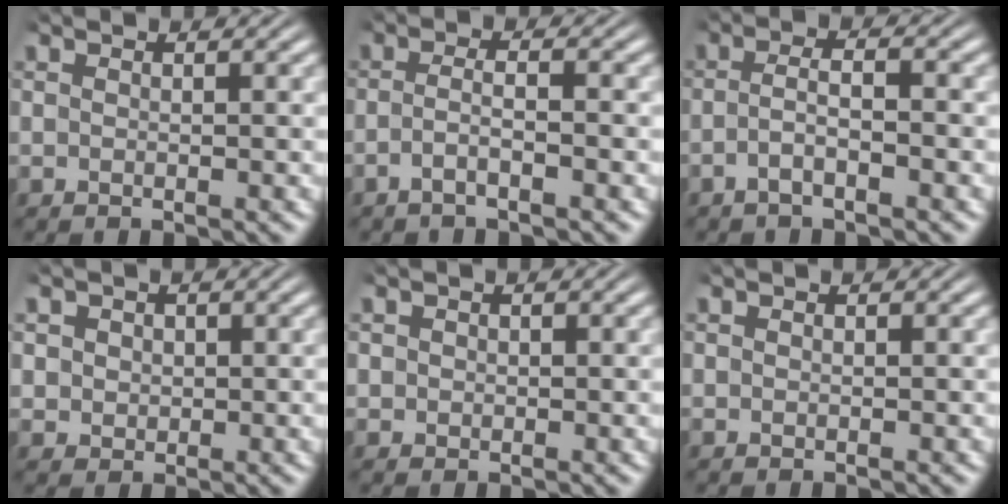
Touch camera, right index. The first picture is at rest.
{"total": 2.5, "force": [-1.7, 0.2, 1.8], "torque": [-0.042, -0.010, -0.029]}
{"total": 2.7, "force": [-1.6, 0.6, 2.1], "torque": [-0.040, -0.004, -0.030]}
{"total": 2.7, "force": [0.7, 2.3, 1.0], "torque": [-0.028, -0.009, 0.019]}
{"total": 1.2, "force": [0.3, 1.1, 0.3], "torque": [-0.014, -0.007, 0.009]}
{"total": 0.0}